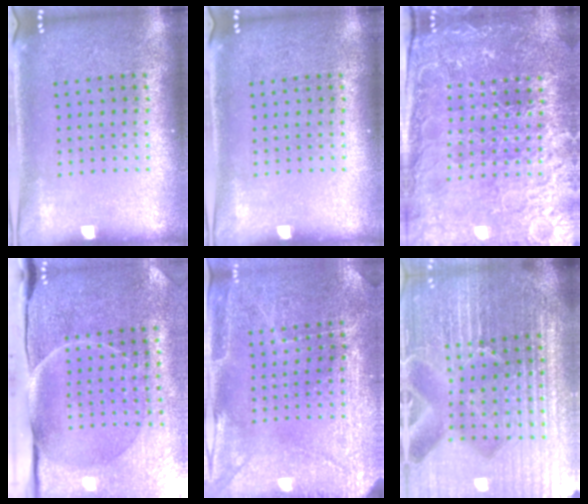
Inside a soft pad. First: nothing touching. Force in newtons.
{"total": 0.0}
{"total": 4.0, "press": 3.8, "slide": 1.0}
{"total": 4.5, "press": 3.8, "slide": 2.3}
{"total": 2.8, "press": 2.8, "slide": 0.4}
{"total": 6.7, "press": 5.9, "slide": 3.3}